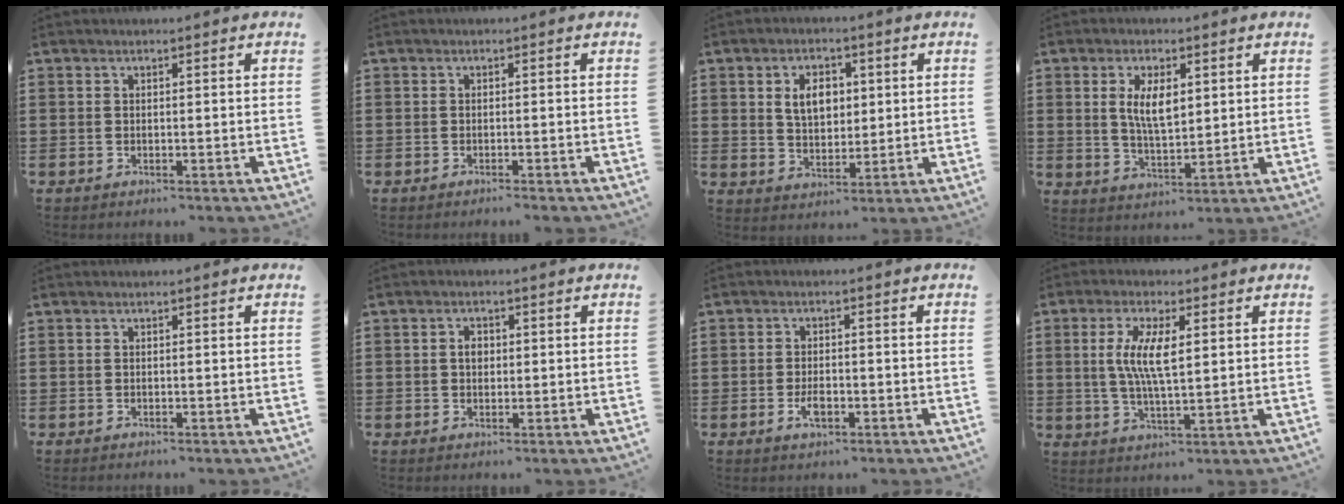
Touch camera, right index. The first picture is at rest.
{"total": 0.7, "force": [-0.6, 0.0, 0.3], "torque": [-0.008, -0.002, -0.011]}
{"total": 5.5, "force": [1.4, 3.7, 3.9], "torque": [-0.080, 0.011, 0.019]}
{"total": 6.0, "force": [1.3, 2.4, 5.3], "torque": [-0.101, 0.003, 0.020]}
{"total": 0.0}
{"total": 2.0, "force": [0.2, 1.4, 1.5], "torque": [-0.030, 0.008, 0.002]}
{"total": 3.0, "force": [-1.1, 1.3, 2.5], "torque": [-0.053, -0.002, -0.020]}
{"total": 7.2, "force": [1.4, 2.1, 6.7], "torque": [-0.140, 0.003, 0.020]}